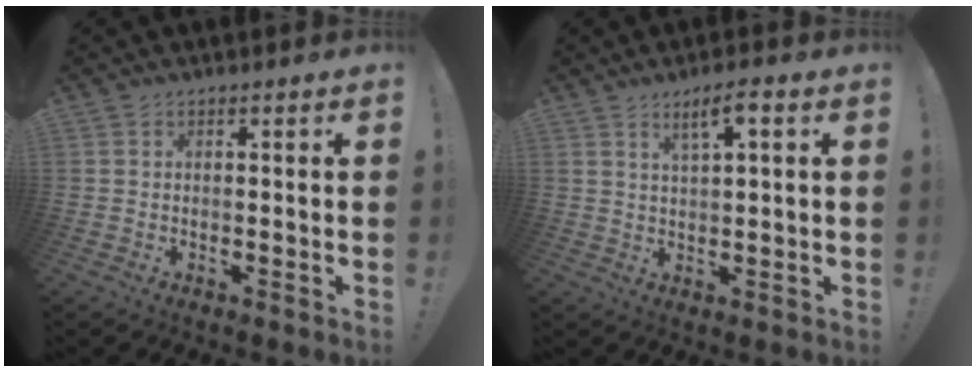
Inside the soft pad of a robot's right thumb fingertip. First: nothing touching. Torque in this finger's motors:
{"motor_torque": [0.00, 0.00, 0.01, 0.09, 0.07]}